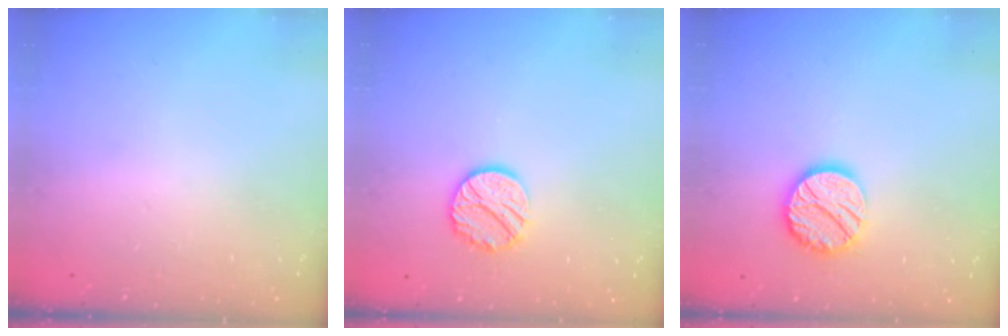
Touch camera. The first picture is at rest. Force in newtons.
{"total": 11.0, "press": 11.0, "slide": 0.5}
{"total": 13.5, "press": 13.5, "slide": 0.6}